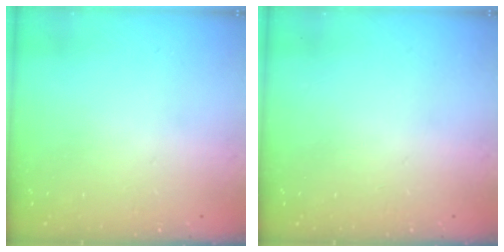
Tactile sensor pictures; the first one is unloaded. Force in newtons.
{"total": 0.0}